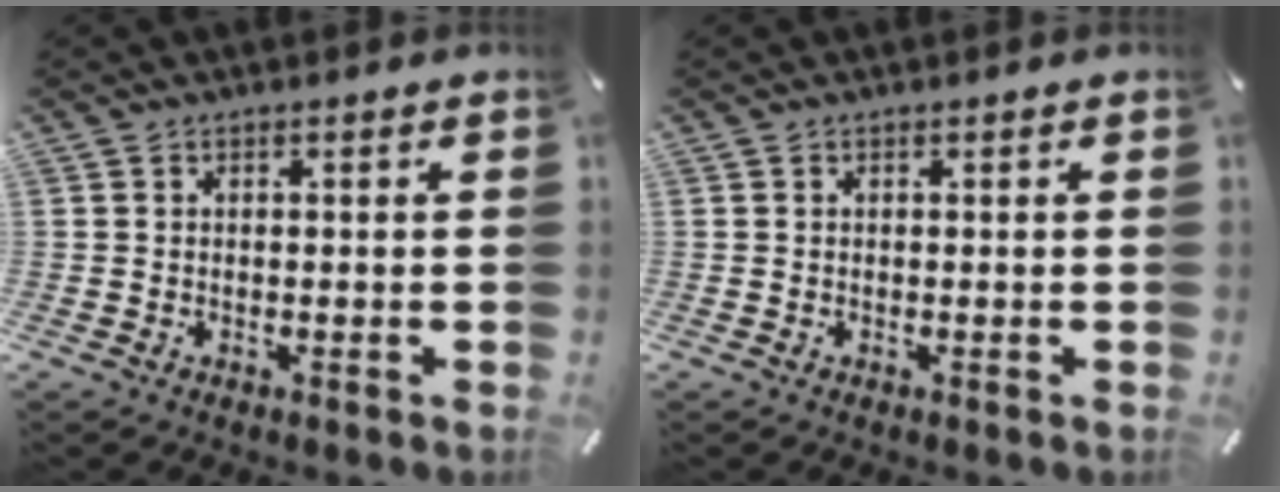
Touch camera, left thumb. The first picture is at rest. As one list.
[{"total": 0.0}]